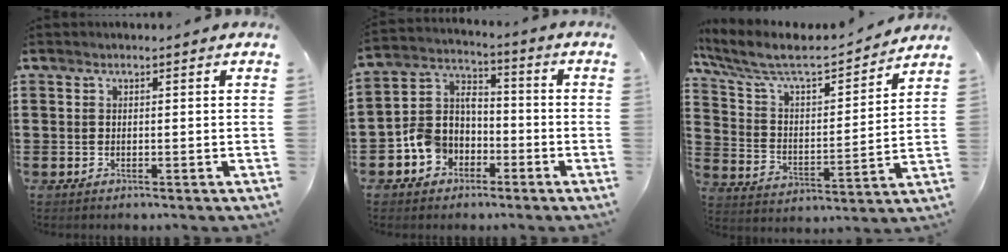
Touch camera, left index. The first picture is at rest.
{"total": 7.1, "force": [-3.6, 5.6, 2.4], "torque": [-0.077, 0.015, -0.074]}
{"total": 7.4, "force": [6.5, 1.4, 3.2], "torque": [-0.093, -0.044, 0.105]}